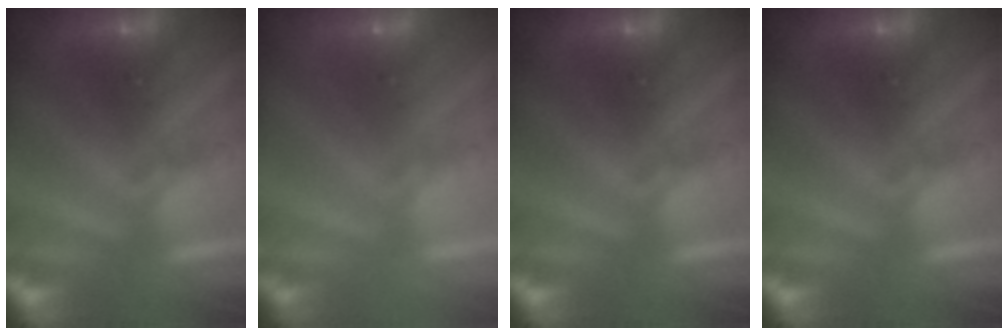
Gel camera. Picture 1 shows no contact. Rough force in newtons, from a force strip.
{"total": 2.8}
{"total": 0.0}
{"total": 0.0}